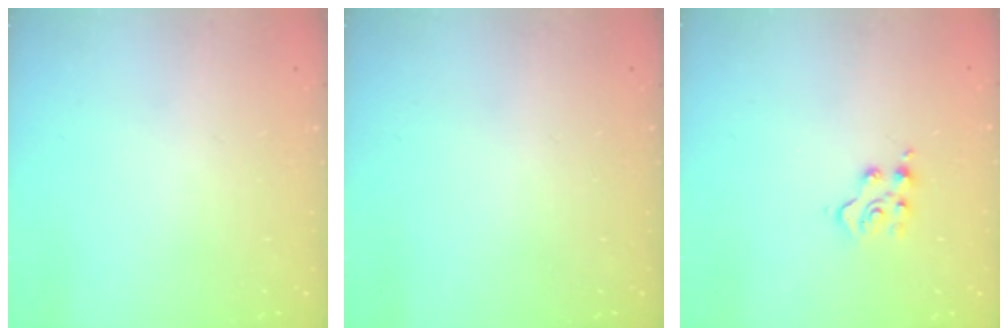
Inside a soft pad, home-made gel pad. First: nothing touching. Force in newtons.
{"total": 0.0}
{"total": 4.5, "press": 4.4, "slide": 0.3}